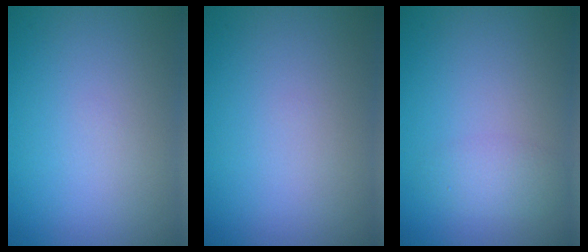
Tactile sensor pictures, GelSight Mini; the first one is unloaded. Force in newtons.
{"total": 0.0}
{"total": 1.8, "press": 1.8, "slide": 0.1}